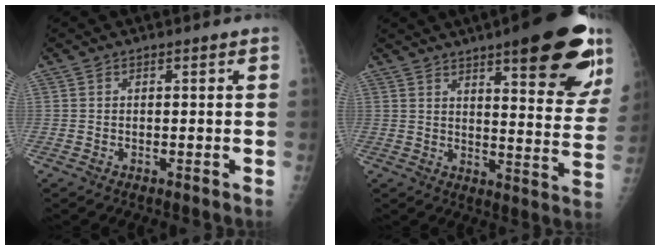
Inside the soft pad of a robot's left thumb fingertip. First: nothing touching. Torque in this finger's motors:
{"motor_torque": [2.61, 1.62, 1.79, -0.95, 0.31]}